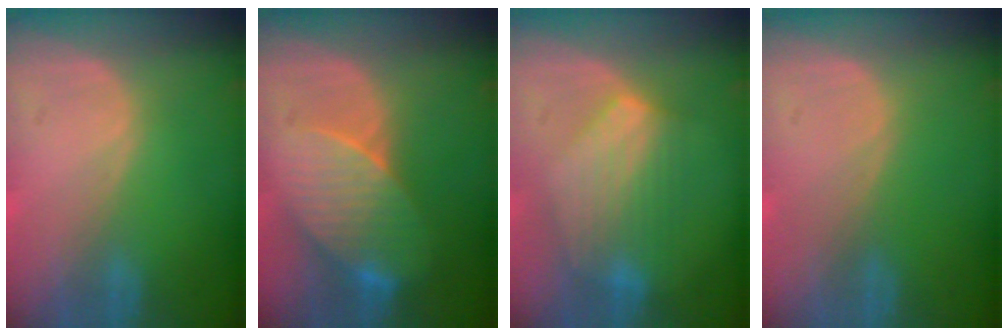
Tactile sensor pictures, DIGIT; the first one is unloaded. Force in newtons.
{"total": 8.2, "press": 7.9, "slide": 2.2}
{"total": 7.0, "press": 7.0, "slide": 0.2}
{"total": 0.0}